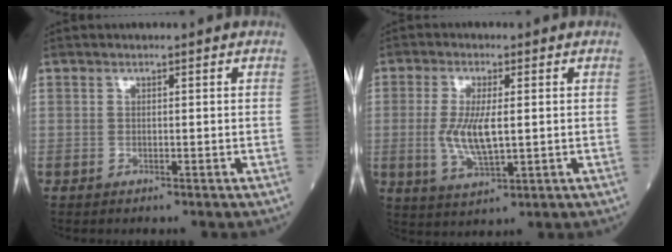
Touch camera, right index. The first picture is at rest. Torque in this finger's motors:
{"motor_torque": [0.74, 0.42, 0.27, 0.15]}